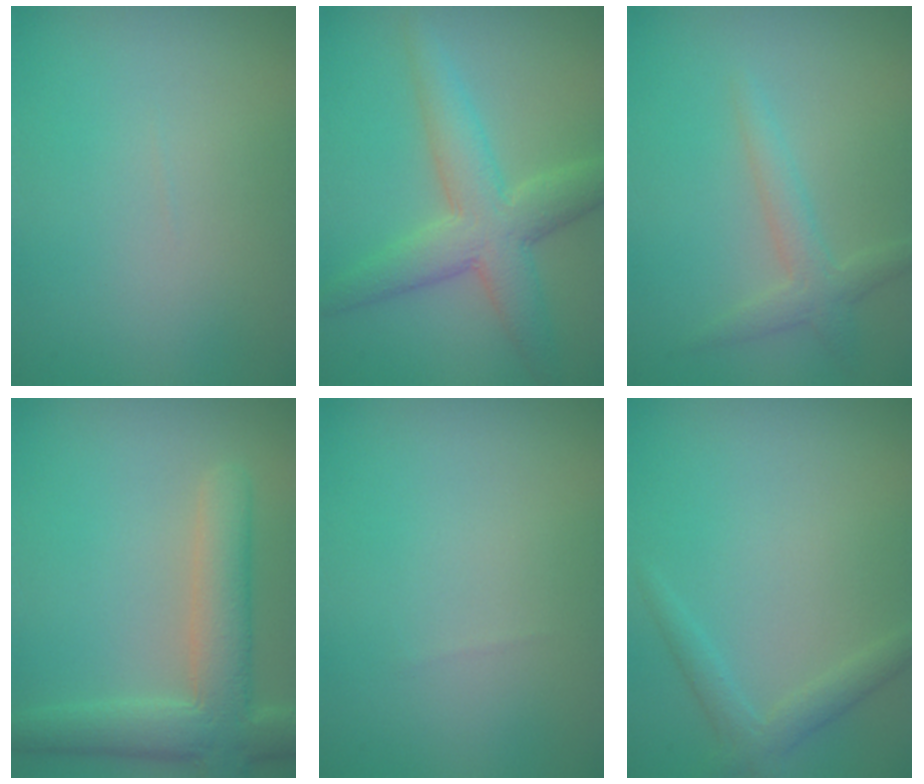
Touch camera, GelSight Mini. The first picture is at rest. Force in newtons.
{"total": 5.4, "press": 5.4, "slide": 0.2}
{"total": 2.2, "press": 2.2, "slide": 0.1}
{"total": 5.6, "press": 5.6, "slide": 0.5}
{"total": 0.0}
{"total": 1.9, "press": 1.9, "slide": 0.2}